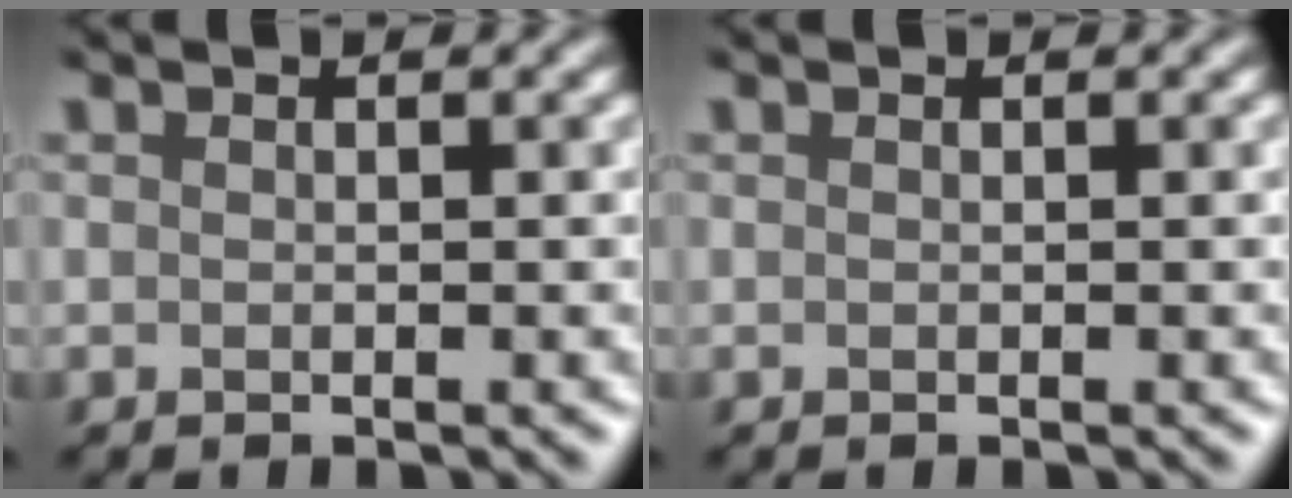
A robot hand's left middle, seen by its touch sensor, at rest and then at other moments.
{"total": 0.0}